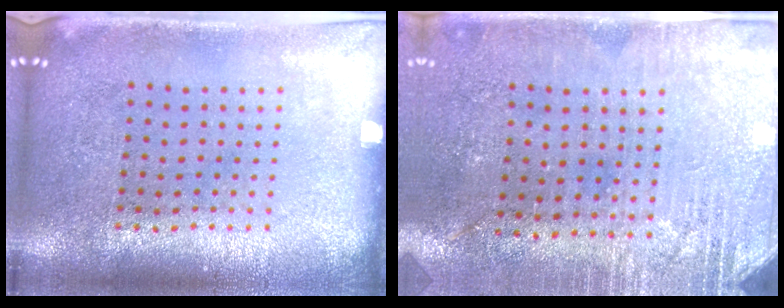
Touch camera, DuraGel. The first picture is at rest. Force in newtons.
{"total": 2.9, "press": 2.7, "slide": 1.1}